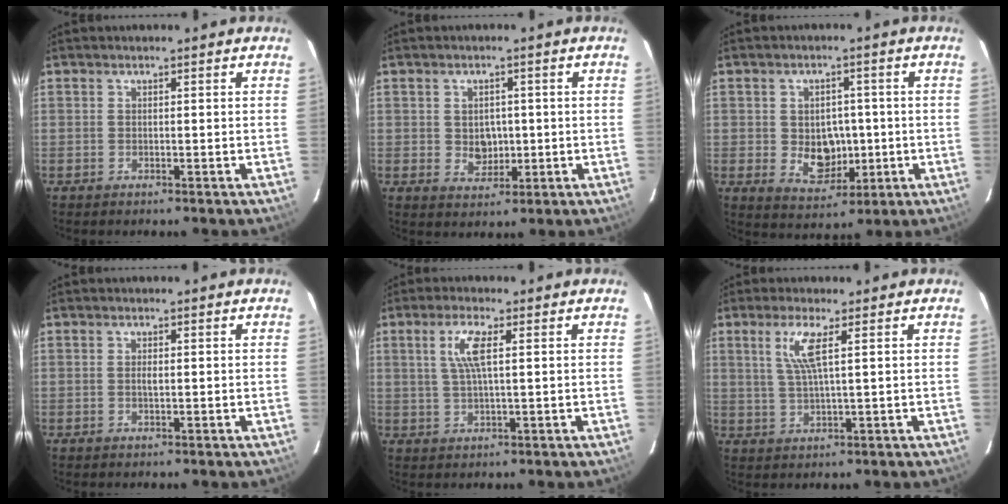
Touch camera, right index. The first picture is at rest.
{"total": 4.3, "force": [-0.1, 3.6, 2.2], "torque": [-0.038, 0.001, 0.006]}
{"total": 7.5, "force": [-0.8, 5.9, 4.5], "torque": [-0.085, -0.002, 0.006]}
{"total": 1.1, "force": [0.0, 0.4, 1.0], "torque": [-0.020, 0.001, -0.002]}
{"total": 5.2, "force": [1.5, 0.8, 4.9], "torque": [-0.098, 0.003, 0.030]}
{"total": 5.2, "force": [2.0, 0.2, 4.8], "torque": [-0.097, -0.002, 0.043]}